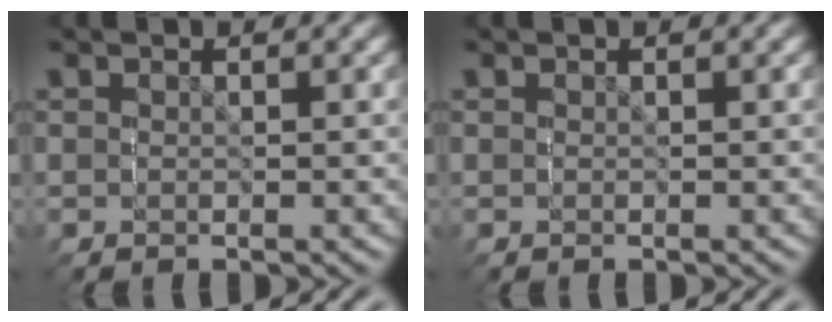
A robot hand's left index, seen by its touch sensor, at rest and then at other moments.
{"total": 0.0}